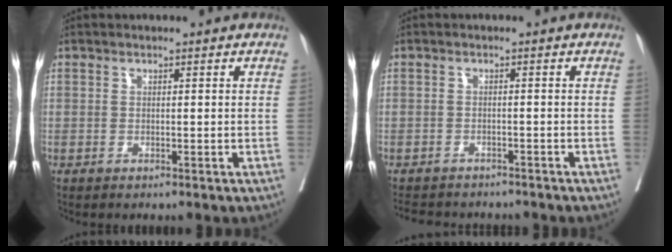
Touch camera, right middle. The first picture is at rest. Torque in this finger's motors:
{"motor_torque": [0.27, -0.39, 0.02, 0.00]}